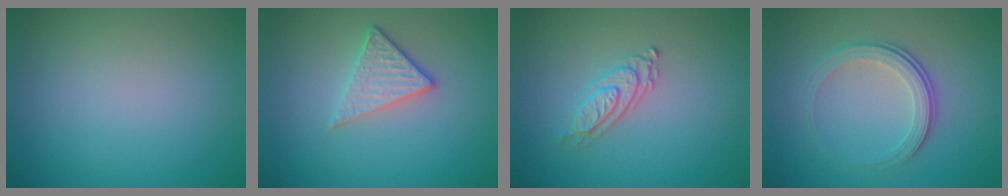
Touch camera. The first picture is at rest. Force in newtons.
{"total": 2.8, "press": 2.5, "slide": 1.3}
{"total": 2.4, "press": 2.0, "slide": 1.4}
{"total": 3.8, "press": 2.7, "slide": 2.7}